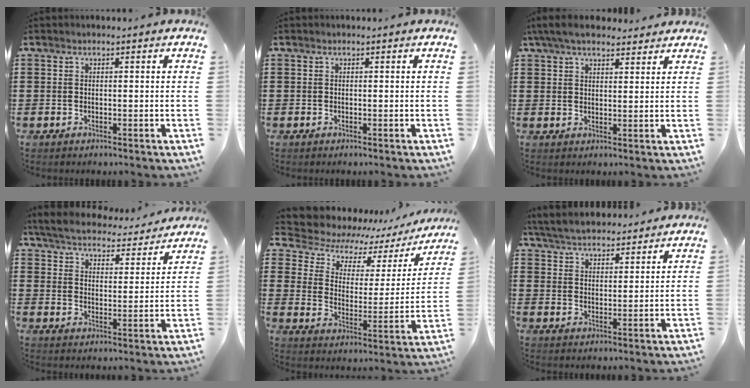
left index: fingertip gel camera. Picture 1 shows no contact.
{"total": 0.0}
{"total": 5.3, "force": [4.4, 1.6, 2.4], "torque": [-0.059, 0.000, 0.083]}
{"total": 5.3, "force": [5.2, 0.1, 1.0], "torque": [-0.046, -0.037, 0.088]}
{"total": 5.4, "force": [4.0, 3.1, 1.9], "torque": [-0.055, -0.030, 0.064]}
{"total": 5.1, "force": [4.9, 0.9, 0.8], "torque": [-0.036, -0.017, 0.089]}